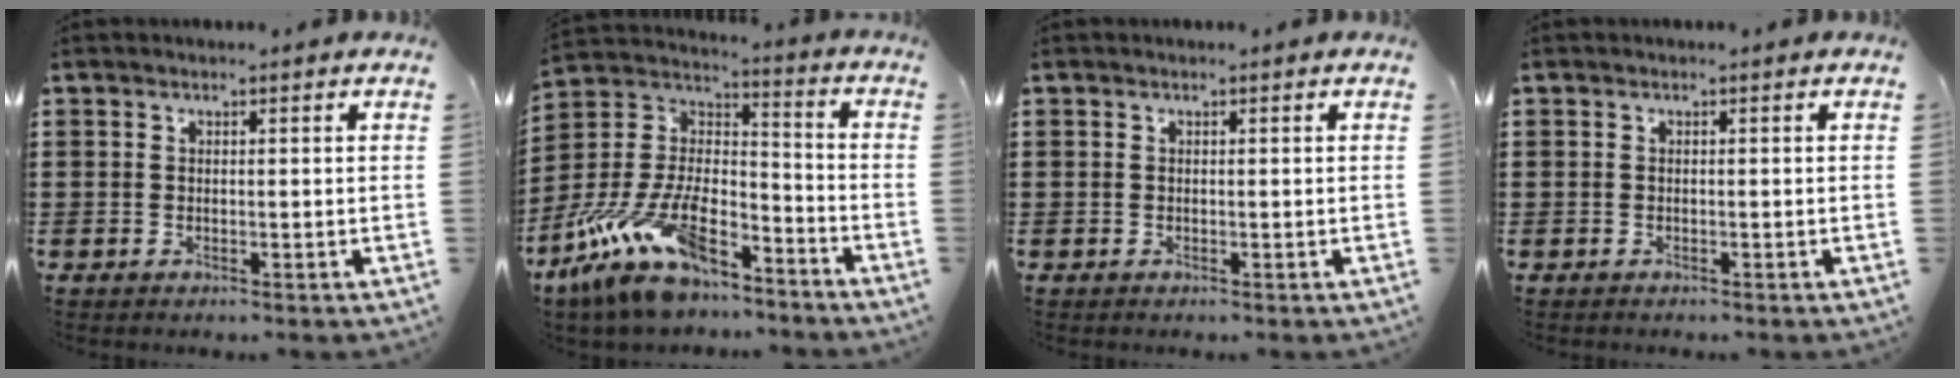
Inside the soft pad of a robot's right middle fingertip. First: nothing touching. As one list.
[{"total": 15.1, "force": [-10.6, 5.2, 9.4], "torque": [-0.227, 0.007, -0.206]}, {"total": 0.0}, {"total": 0.0}]